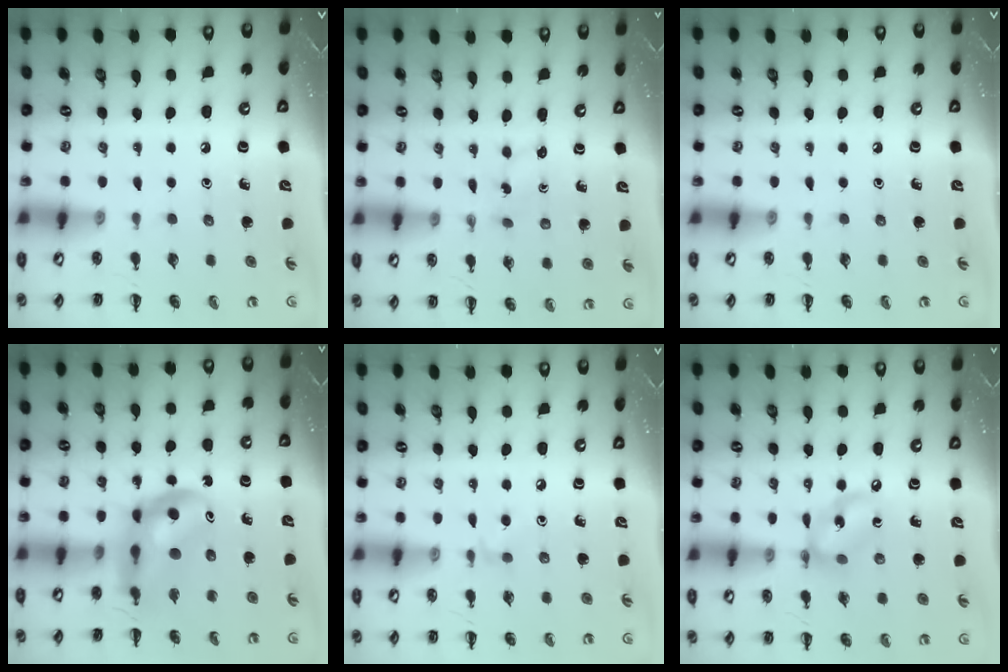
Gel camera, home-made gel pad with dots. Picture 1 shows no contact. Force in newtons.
{"total": 2.2, "press": 2.1, "slide": 0.8}
{"total": 0.0}
{"total": 8.5, "press": 8.1, "slide": 2.6}
{"total": 3.0, "press": 2.7, "slide": 1.2}
{"total": 8.9, "press": 8.7, "slide": 2.2}